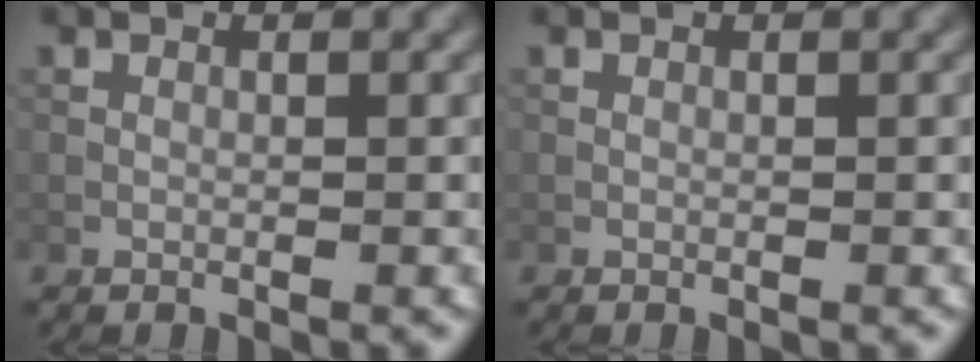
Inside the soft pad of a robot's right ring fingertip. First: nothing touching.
{"total": 0.0}